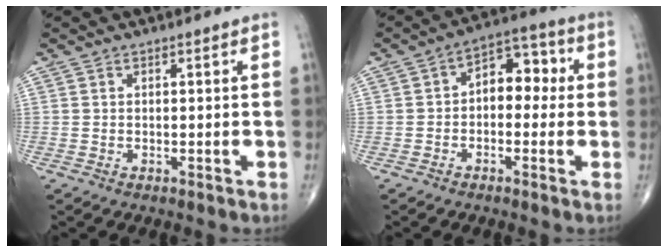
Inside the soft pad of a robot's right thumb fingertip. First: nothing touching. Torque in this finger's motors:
{"motor_torque": [-0.24, 0.50, 0.56, 0.15, 0.13]}